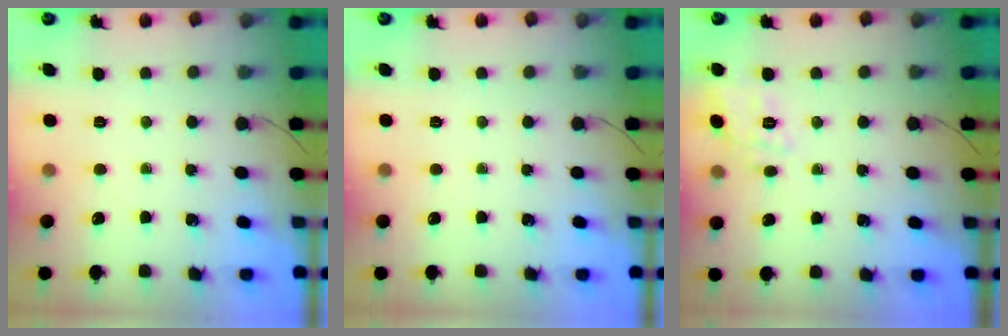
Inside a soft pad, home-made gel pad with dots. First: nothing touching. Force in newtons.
{"total": 0.0}
{"total": 6.1, "press": 5.9, "slide": 1.3}